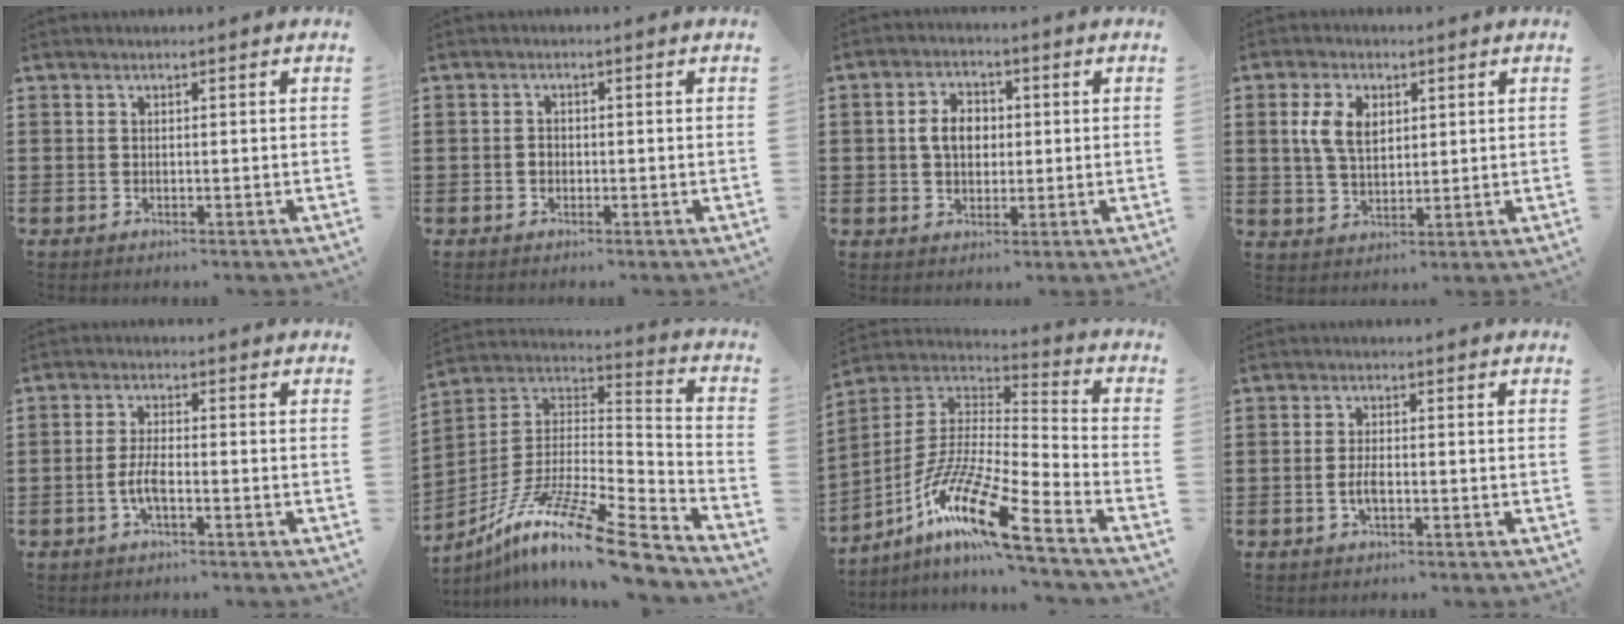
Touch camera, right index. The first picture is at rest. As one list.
[{"total": 1.2, "force": [-0.4, 0.9, 0.5], "torque": [-0.014, 0.001, -0.007]}, {"total": 5.0, "force": [0.3, 3.7, 3.4], "torque": [-0.082, 0.012, -0.001]}, {"total": 5.8, "force": [1.6, 3.7, 4.1], "torque": [-0.100, 0.011, 0.025]}, {"total": 3.6, "force": [-1.3, 1.1, 3.2], "torque": [-0.079, -0.003, -0.031]}, {"total": 15.0, "force": [-10.7, 2.0, 10.4], "torque": [-0.195, 0.021, -0.198]}, {"total": 14.4, "force": [-9.7, 1.7, 10.5], "torque": [-0.217, 0.000, -0.189]}, {"total": 2.8, "force": [-0.7, 1.0, 2.5], "torque": [-0.054, -0.001, -0.016]}]